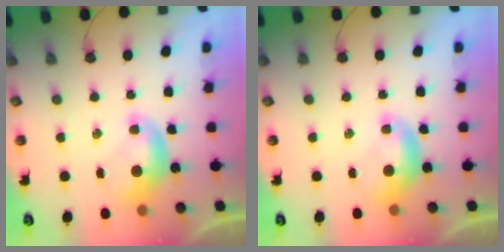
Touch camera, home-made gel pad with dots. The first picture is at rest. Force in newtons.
{"total": 0.0}